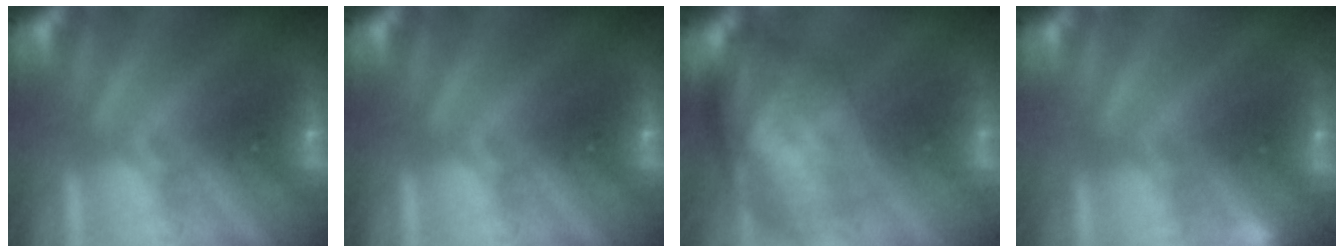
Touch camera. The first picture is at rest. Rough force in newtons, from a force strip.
{"total": 0.0}
{"total": 10.6}
{"total": 2.9}